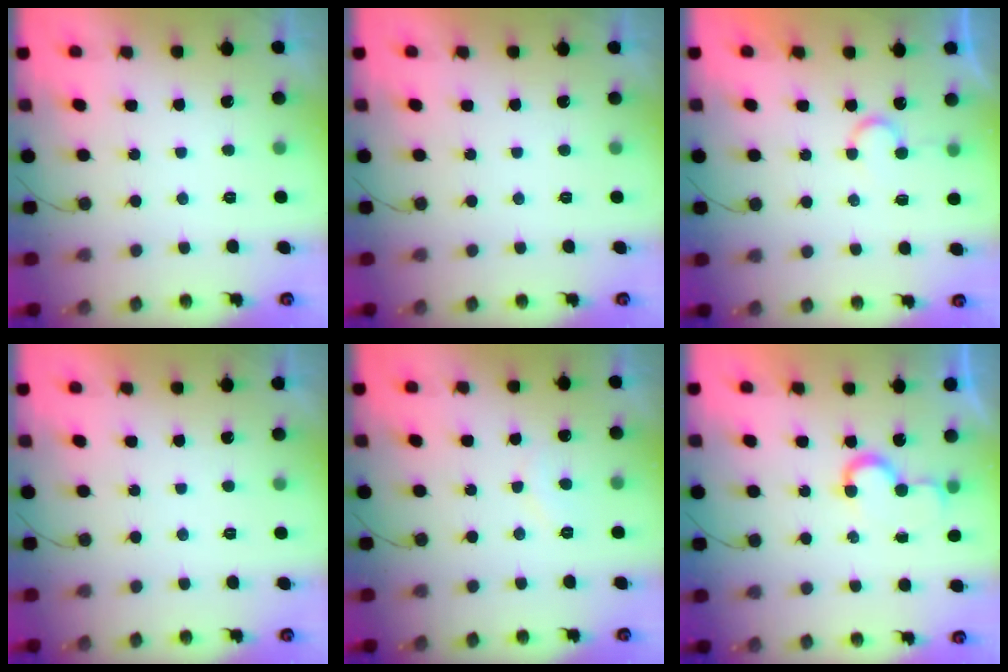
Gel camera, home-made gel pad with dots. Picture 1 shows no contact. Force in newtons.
{"total": 1.8, "press": 1.8, "slide": 0.1}
{"total": 5.5, "press": 5.5, "slide": 0.4}
{"total": 1.7, "press": 1.7, "slide": 0.0}
{"total": 5.9, "press": 5.9, "slide": 0.5}
{"total": 5.2, "press": 5.1, "slide": 0.5}